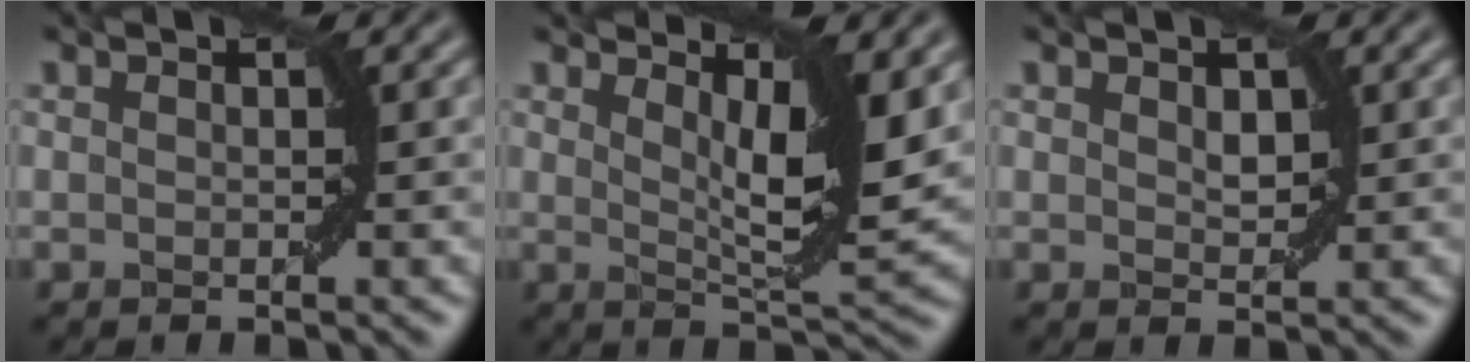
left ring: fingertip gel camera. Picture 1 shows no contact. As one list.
[{"total": 6.3, "force": [2.5, 1.4, 5.6], "torque": [-0.076, -0.009, 0.045]}, {"total": 1.4, "force": [0.5, 0.8, 1.0], "torque": [-0.016, -0.001, 0.014]}]